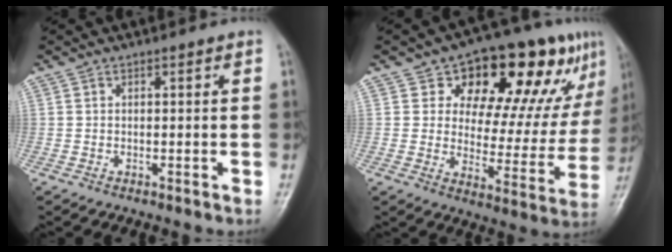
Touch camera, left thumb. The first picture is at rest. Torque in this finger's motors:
{"motor_torque": [0.63, 0.55, 0.25, -0.29, 0.13]}